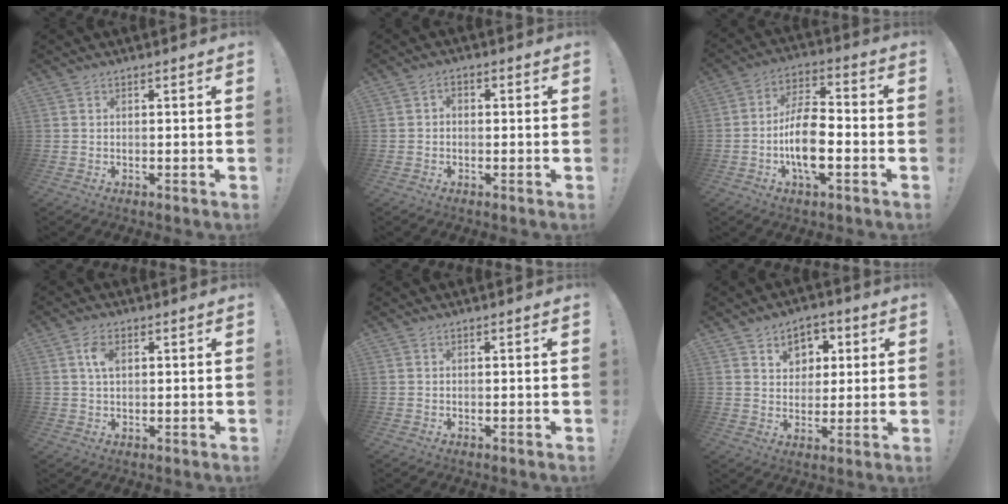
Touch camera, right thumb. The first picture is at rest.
{"total": 2.1, "force": [-1.1, 1.4, 1.1], "torque": [-0.016, 0.011, -0.022]}
{"total": 13.5, "force": [-3.7, 6.2, 11.4], "torque": [-0.226, 0.010, -0.070]}
{"total": 4.9, "force": [1.4, 2.8, 3.7], "torque": [-0.059, 0.002, 0.023]}
{"total": 0.0}
{"total": 7.9, "force": [3.4, 6.6, 2.6], "torque": [-0.028, -0.022, 0.063]}